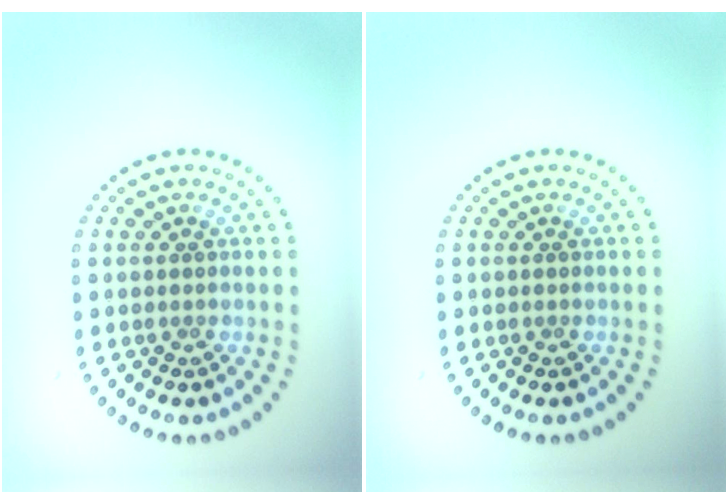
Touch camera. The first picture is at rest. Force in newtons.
{"total": 0.0}